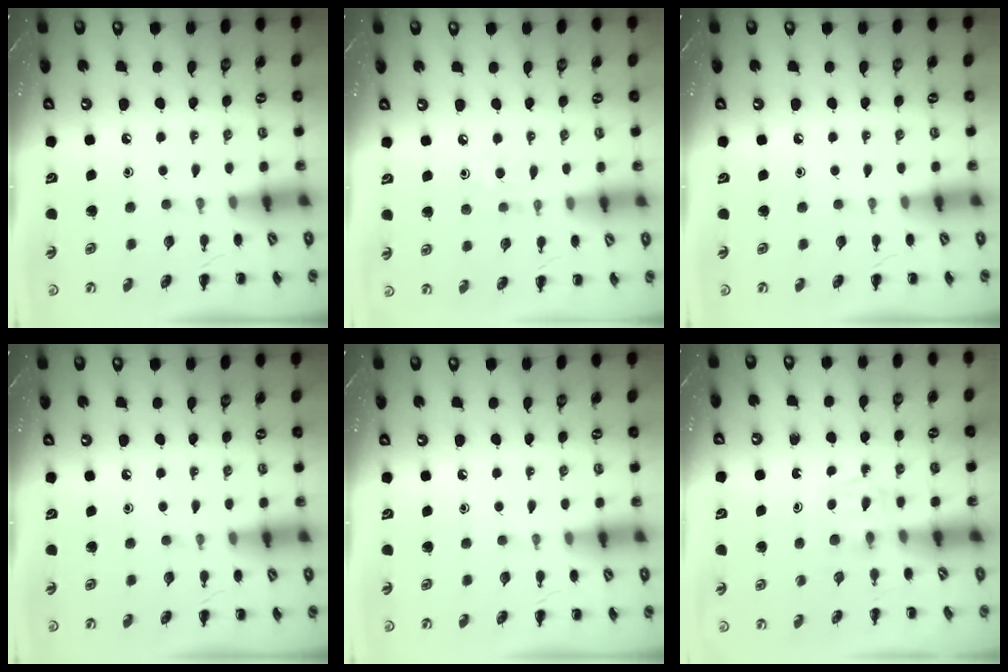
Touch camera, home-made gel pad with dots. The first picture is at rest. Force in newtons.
{"total": 6.2, "press": 5.8, "slide": 2.1}
{"total": 0.0}
{"total": 0.0}
{"total": 0.0}
{"total": 2.4, "press": 2.1, "slide": 1.1}